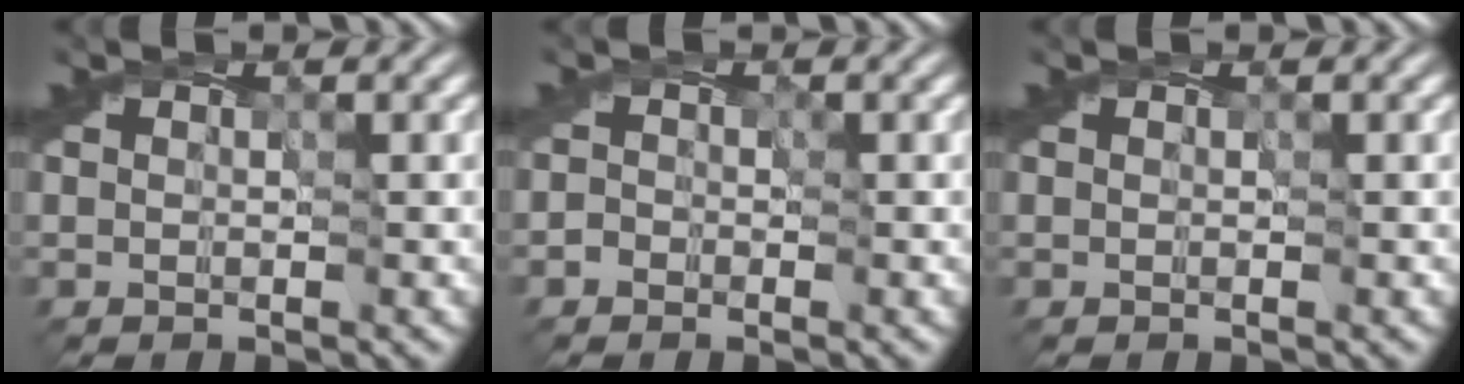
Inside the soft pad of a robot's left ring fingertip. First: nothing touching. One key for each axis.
{"total": 0.8, "fx": -0.7, "fy": 0.4, "fz": -0.2, "tx": 0.004, "ty": 0.006, "tz": -0.018}
{"total": 0.0}